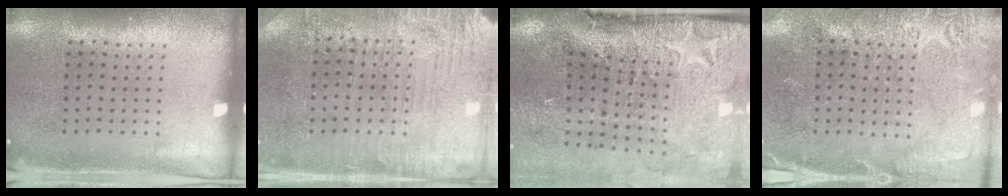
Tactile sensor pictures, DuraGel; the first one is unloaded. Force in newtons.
{"total": 3.2, "press": 3.1, "slide": 0.7}
{"total": 5.0, "press": 3.9, "slide": 3.1}
{"total": 2.7, "press": 2.7, "slide": 0.4}